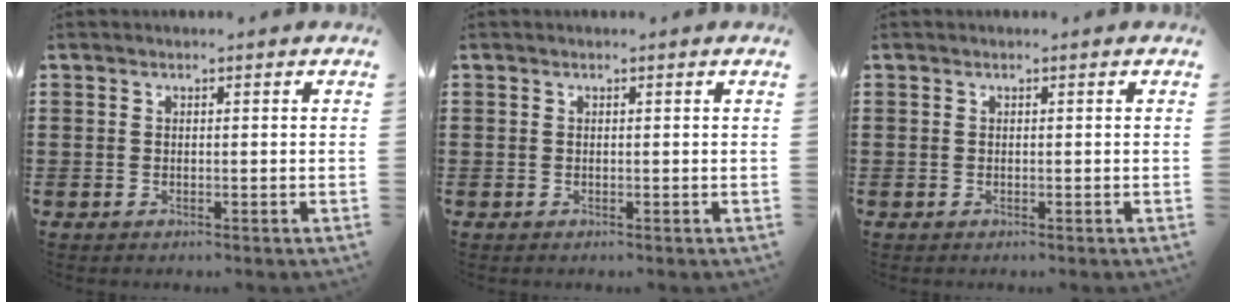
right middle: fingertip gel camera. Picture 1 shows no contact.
{"total": 0.0}
{"total": 0.0}